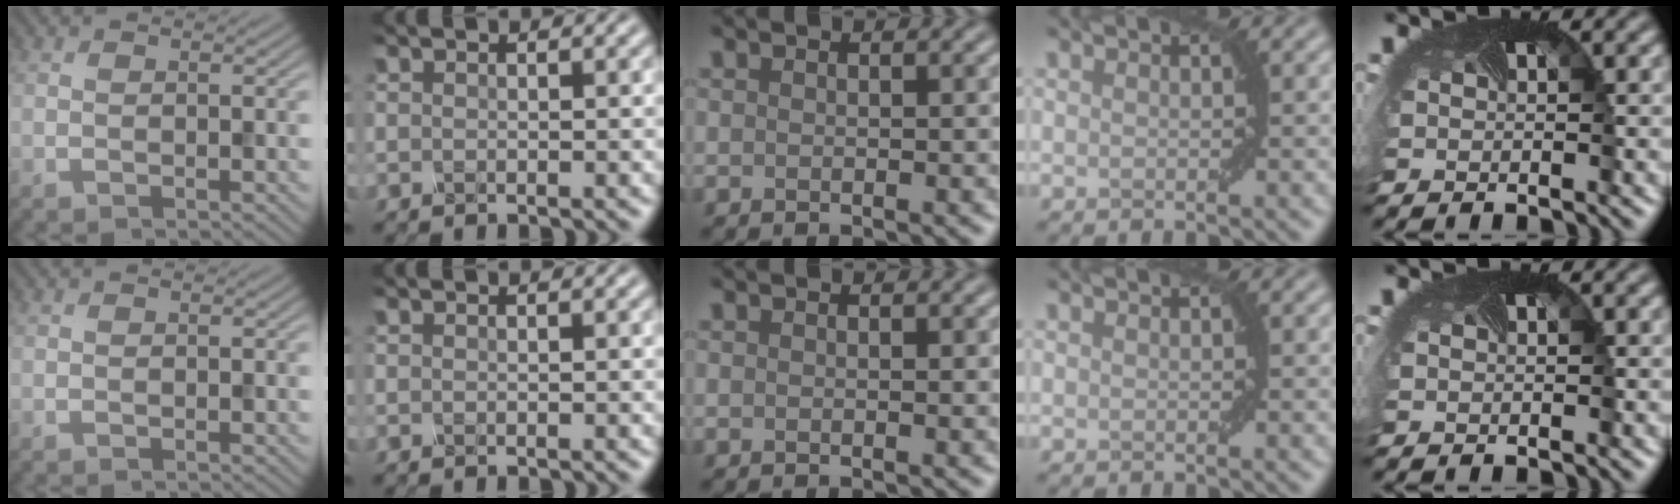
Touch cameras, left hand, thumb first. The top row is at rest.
{}